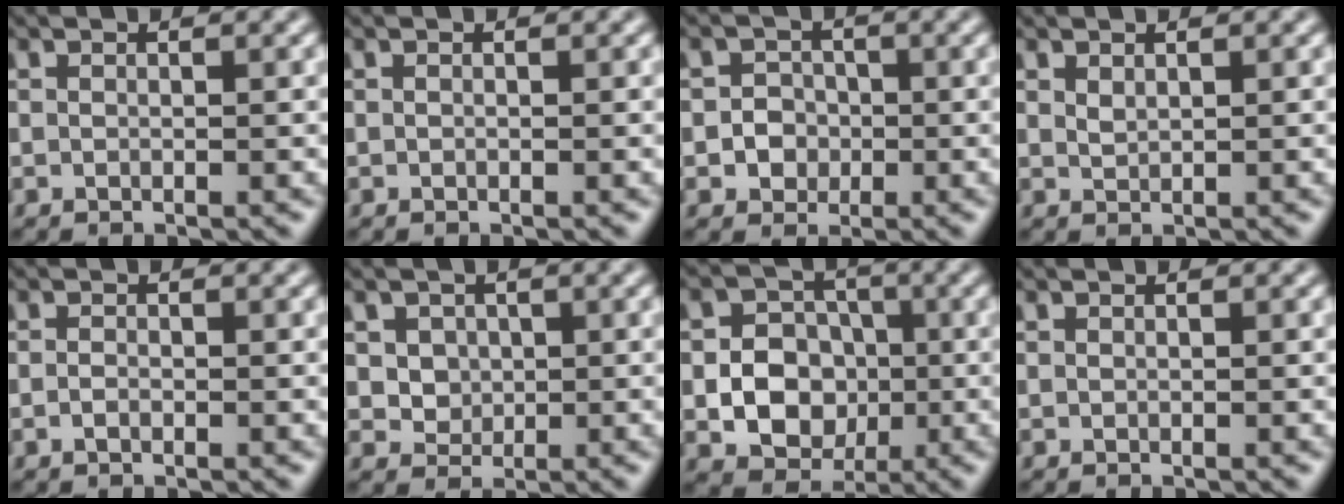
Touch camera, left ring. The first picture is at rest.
{"total": 0.0}
{"total": 2.3, "force": [-0.4, 2.1, 0.8], "torque": [0.010, -0.002, -0.018]}
{"total": 0.8, "force": [0.6, 0.3, 0.4], "torque": [-0.011, -0.001, 0.015]}
{"total": 0.7, "force": [-0.3, 0.4, 0.5], "torque": [-0.011, -0.001, -0.007]}
{"total": 3.0, "force": [0.9, 2.5, 1.3], "torque": [-0.027, 0.003, 0.027]}
{"total": 6.8, "force": [-1.3, 5.9, 3.1], "torque": [-0.029, -0.001, -0.040]}
{"total": 0.0}